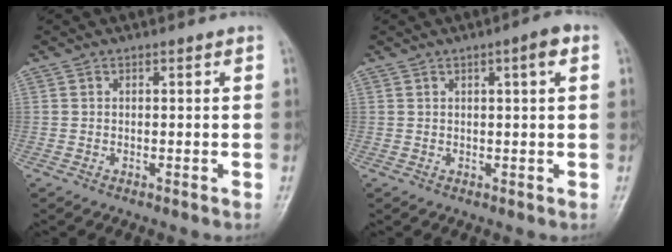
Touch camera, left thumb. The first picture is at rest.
{"total": 3.3, "force": [1.2, 0.4, 3.0], "torque": [-0.044, 0.003, 0.018]}